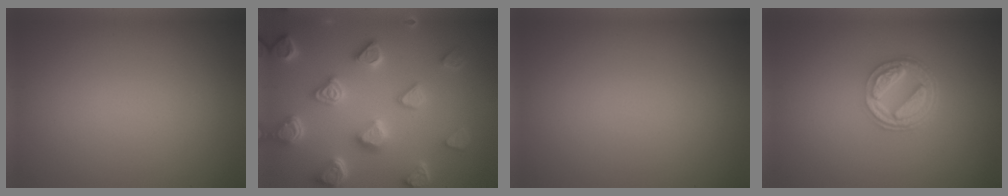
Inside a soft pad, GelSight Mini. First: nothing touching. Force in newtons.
{"total": 6.1, "press": 5.3, "slide": 3.0}
{"total": 0.0}
{"total": 4.6, "press": 3.4, "slide": 3.1}